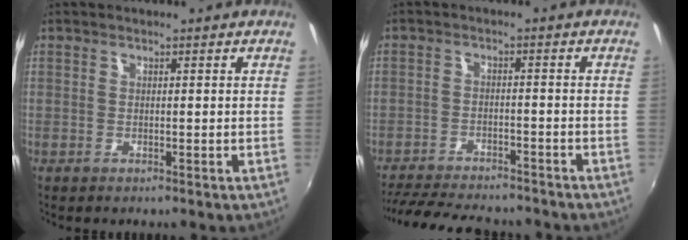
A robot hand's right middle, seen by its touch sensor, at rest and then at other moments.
{"total": 15.4, "force": [-13.5, 4.0, 6.4], "torque": [-0.140, -0.022, -0.201]}